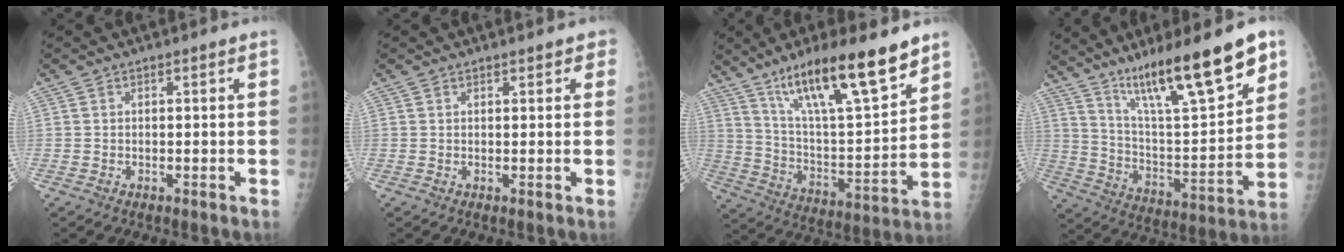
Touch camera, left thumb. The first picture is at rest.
{"total": 2.0, "force": [1.4, 1.0, 1.0], "torque": [0.006, -0.002, 0.012]}
{"total": 21.3, "force": [14.4, 4.3, 15.2], "torque": [-0.236, -0.062, 0.251]}
{"total": 22.6, "force": [14.5, 4.3, 16.8], "torque": [-0.249, -0.062, 0.248]}